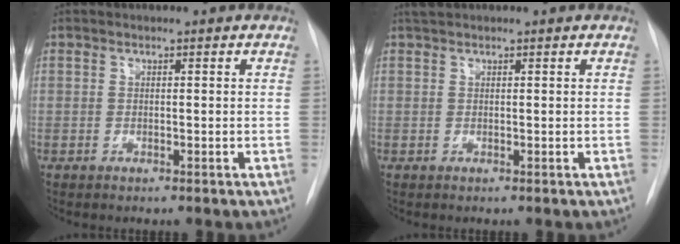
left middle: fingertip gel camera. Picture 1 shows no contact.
{"total": 0.9, "force": [0.8, 0.1, 0.3], "torque": [-0.013, 0.012, 0.020]}